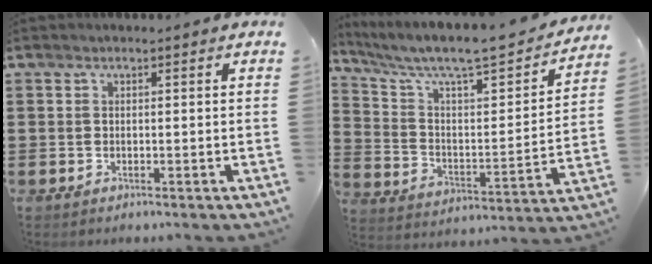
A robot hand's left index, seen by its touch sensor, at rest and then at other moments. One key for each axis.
{"total": 7.2, "fx": 6.2, "fy": 0.9, "fz": 3.6, "tx": -0.101, "ty": -0.053, "tz": 0.098}